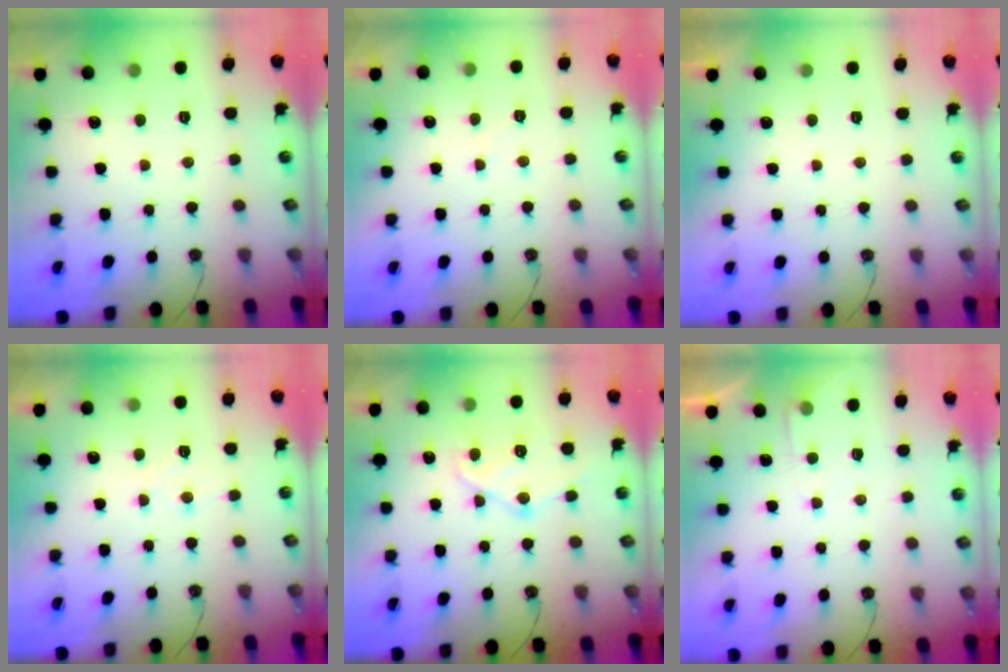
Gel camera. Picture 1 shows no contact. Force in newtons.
{"total": 4.1, "press": 4.0, "slide": 0.6}
{"total": 0.0}
{"total": 5.6, "press": 5.6, "slide": 0.3}
{"total": 12.0, "press": 11.9, "slide": 1.3}
{"total": 3.3, "press": 3.2, "slide": 0.5}